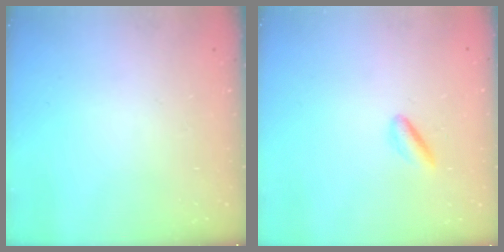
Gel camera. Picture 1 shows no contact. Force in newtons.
{"total": 2.9, "press": 2.8, "slide": 0.6}